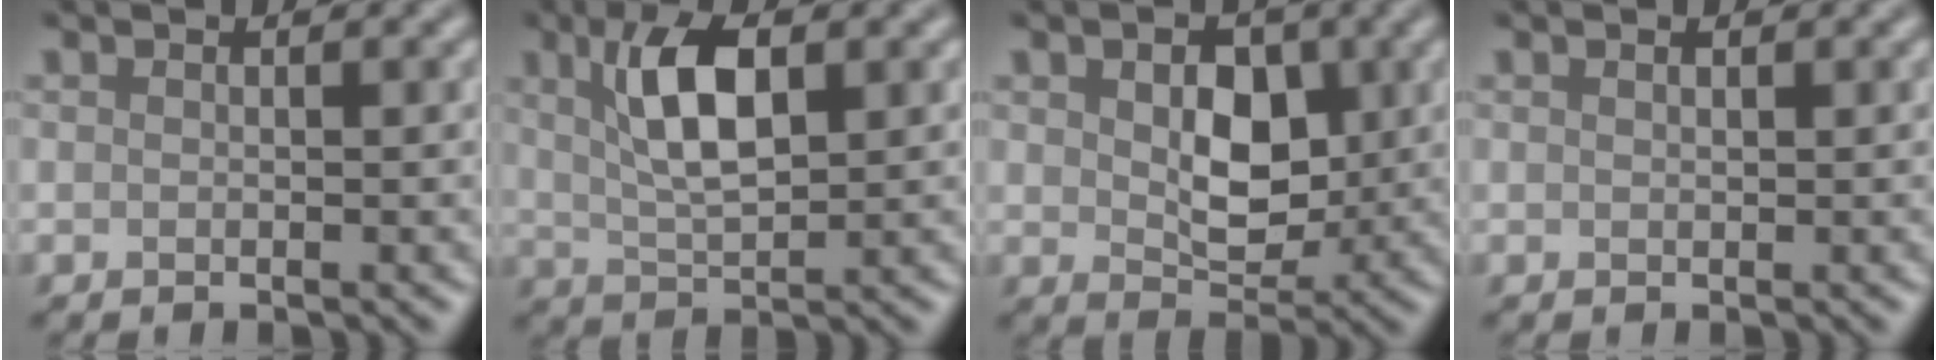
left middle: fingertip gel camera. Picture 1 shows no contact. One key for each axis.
{"total": 5.7, "fx": 2.0, "fy": 2.3, "fz": 4.8, "tx": -0.094, "ty": 0.009, "tz": 0.033}
{"total": 5.1, "fx": 0.8, "fy": 3.4, "fz": 3.8, "tx": -0.064, "ty": -0.003, "tz": 0.014}
{"total": 0.0}